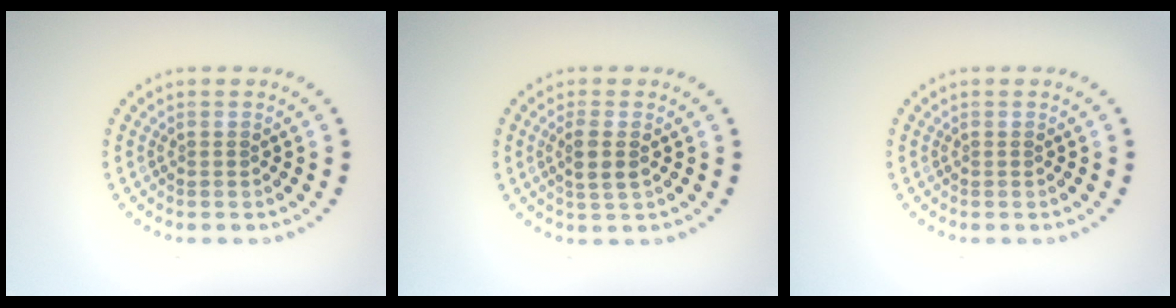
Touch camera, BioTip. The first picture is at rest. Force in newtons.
{"total": 2.0, "press": 1.8, "slide": 0.8}
{"total": 0.0}